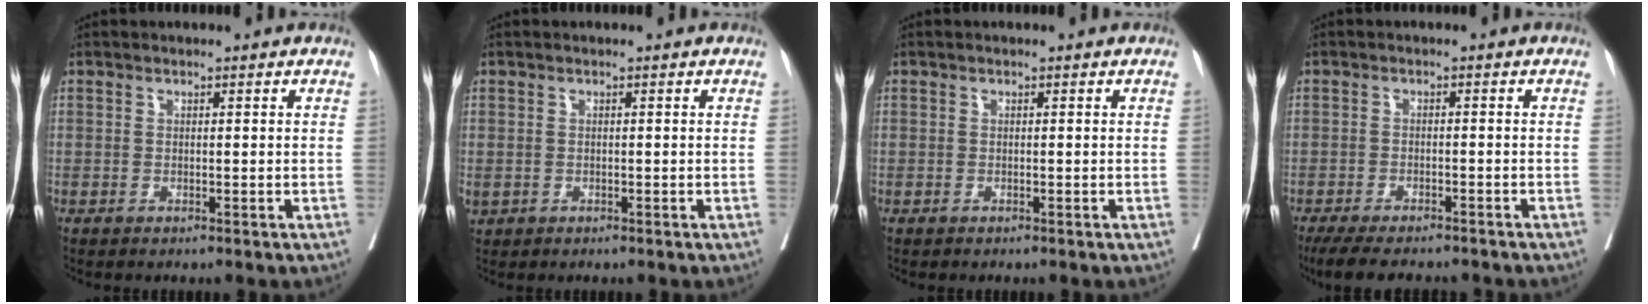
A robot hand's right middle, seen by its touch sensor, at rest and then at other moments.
{"total": 1.1, "force": [-0.1, 0.9, 0.5], "torque": [-0.014, 0.002, 0.005]}
{"total": 0.0}
{"total": 11.0, "force": [-9.6, 2.3, 4.8], "torque": [-0.073, -0.012, -0.135]}